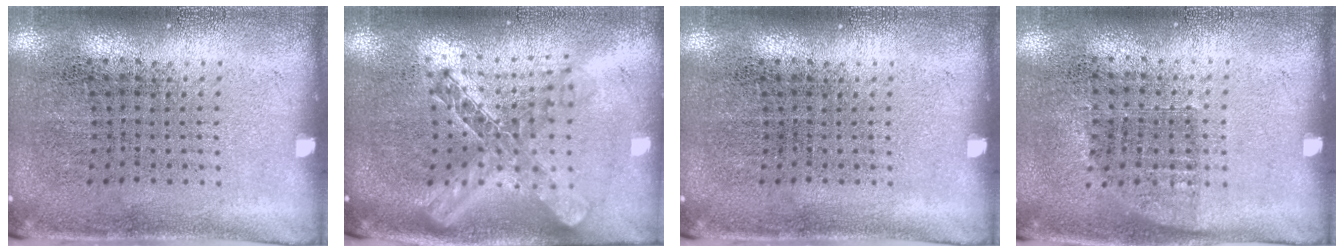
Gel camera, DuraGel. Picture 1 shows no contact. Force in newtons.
{"total": 2.1, "press": 1.8, "slide": 1.2}
{"total": 0.0}
{"total": 0.7, "press": 0.7, "slide": 0.3}